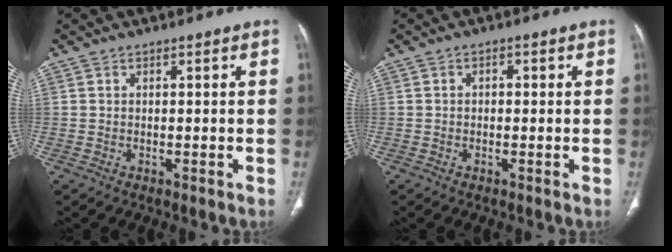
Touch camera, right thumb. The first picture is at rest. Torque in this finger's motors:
{"motor_torque": [-0.14, -0.01, -0.19, 0.02, 0.07]}